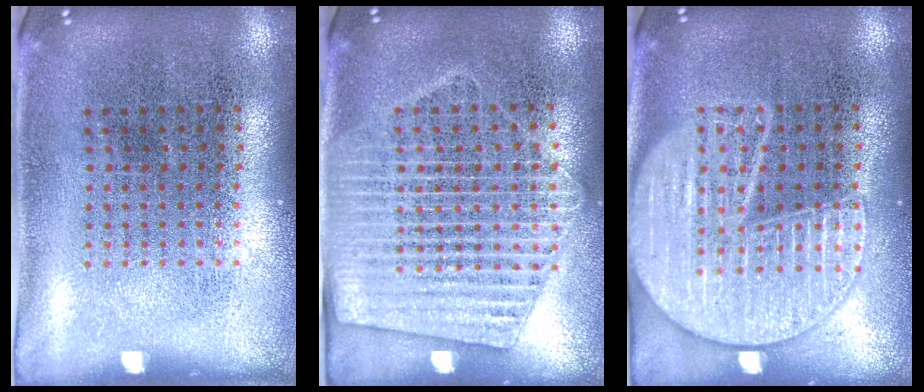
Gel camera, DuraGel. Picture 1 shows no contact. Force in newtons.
{"total": 2.0, "press": 1.8, "slide": 0.9}
{"total": 2.5, "press": 2.5, "slide": 0.2}